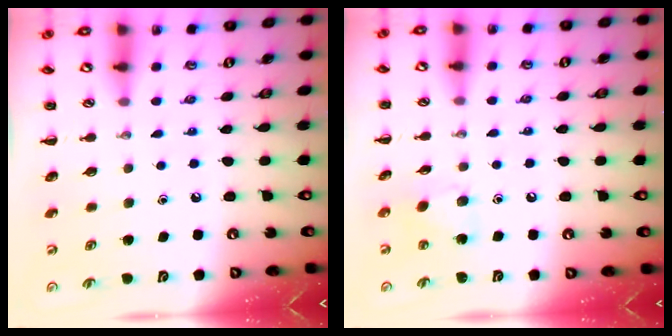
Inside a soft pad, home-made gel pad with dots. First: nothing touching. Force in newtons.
{"total": 8.2, "press": 8.0, "slide": 1.6}